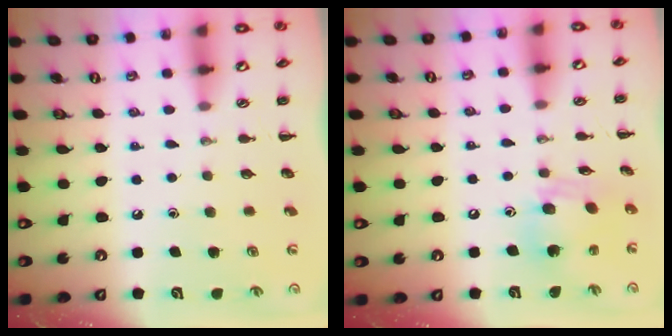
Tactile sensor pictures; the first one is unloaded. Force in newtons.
{"total": 11.9, "press": 11.8, "slide": 1.5}